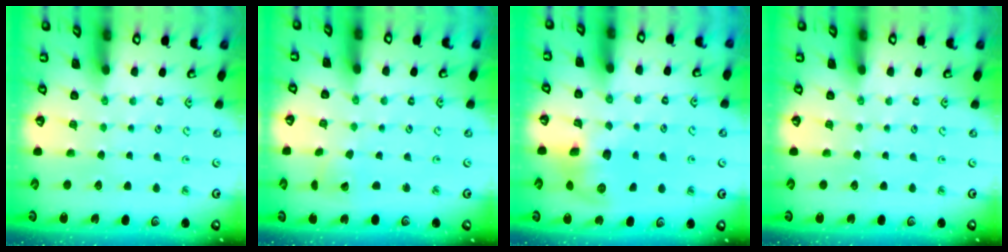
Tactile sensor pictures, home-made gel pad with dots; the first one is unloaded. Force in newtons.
{"total": 2.0, "press": 2.0, "slide": 0.3}
{"total": 9.5, "press": 9.4, "slide": 0.6}
{"total": 0.0}